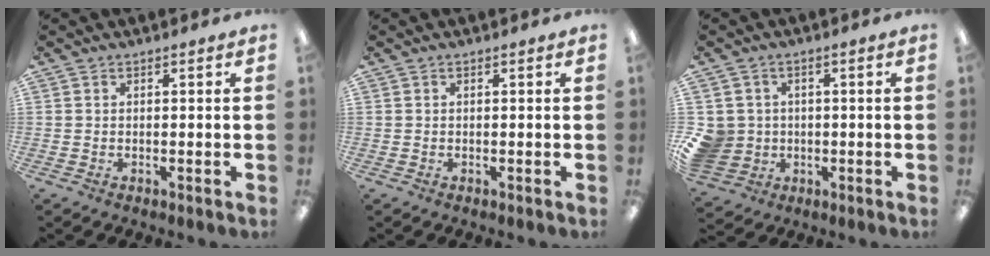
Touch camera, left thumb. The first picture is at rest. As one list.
[{"total": 0.0}, {"total": 6.7, "force": [-0.3, 6.5, 1.7], "torque": [-0.064, 0.008, -0.002]}]